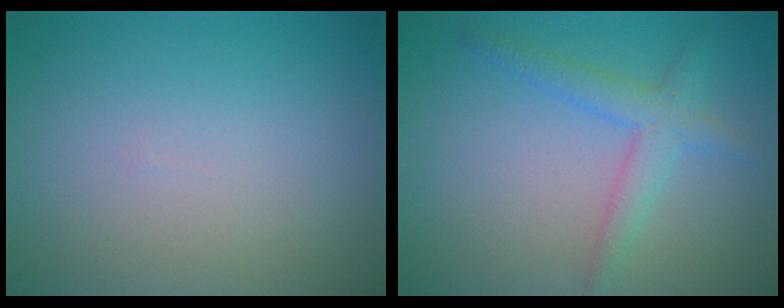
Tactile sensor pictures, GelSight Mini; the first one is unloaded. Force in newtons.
{"total": 2.8, "press": 2.8, "slide": 0.1}